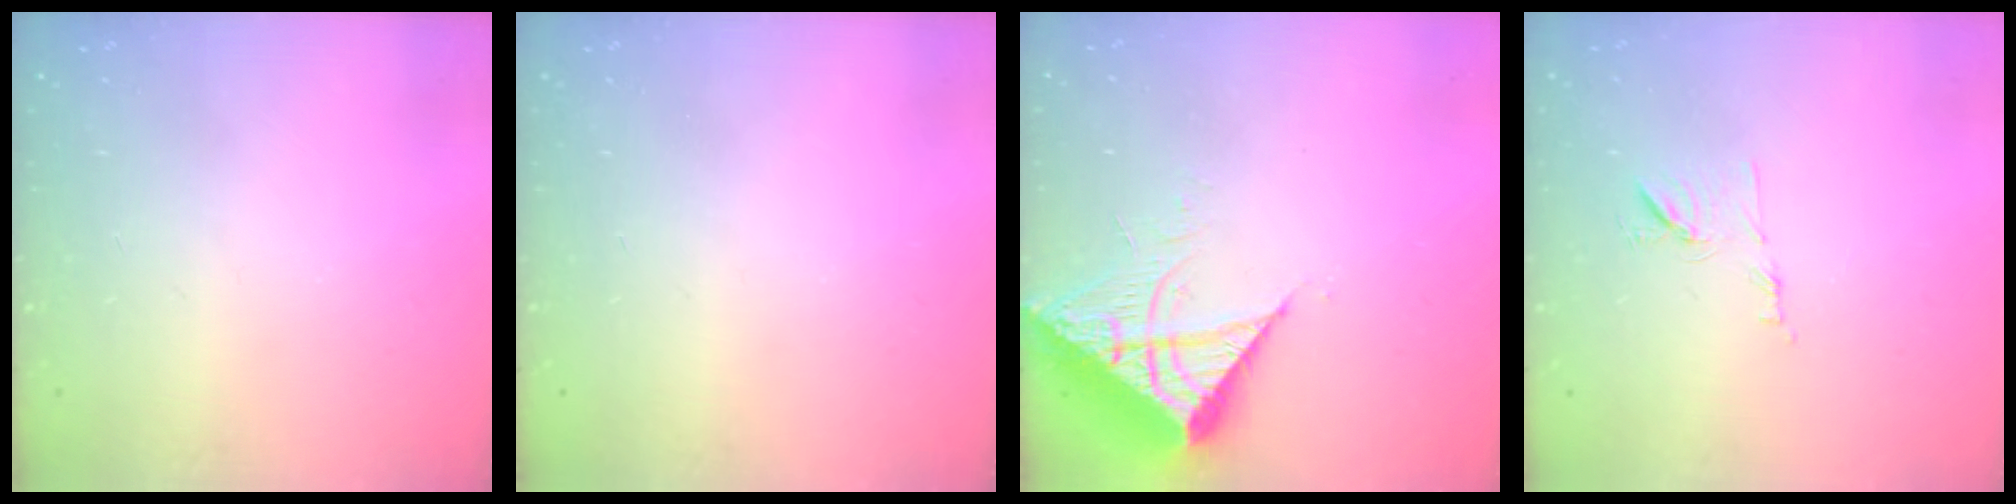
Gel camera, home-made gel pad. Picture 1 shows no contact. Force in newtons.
{"total": 0.0}
{"total": 9.4, "press": 9.4, "slide": 1.0}
{"total": 7.5, "press": 7.5, "slide": 0.8}